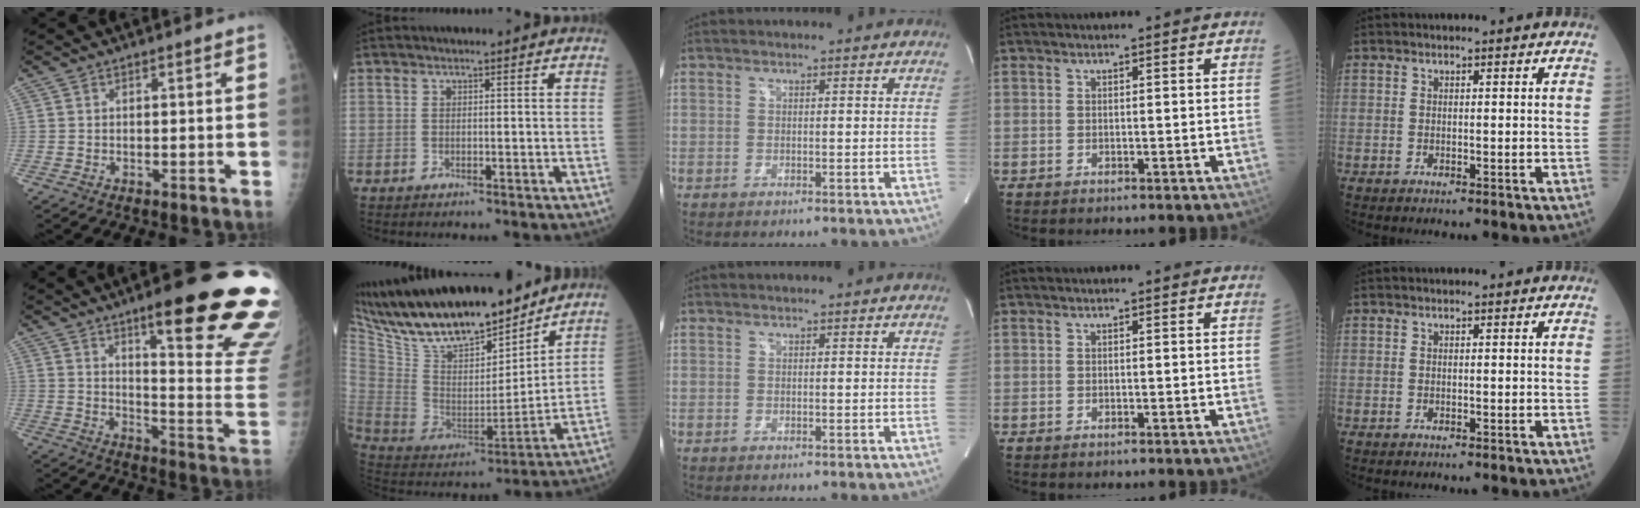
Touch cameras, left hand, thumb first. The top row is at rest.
{"thumb": {"total": 26.0, "force": [15.9, 4.6, 20.0], "torque": [-0.203, -0.073, 0.219]}, "index": {"total": 21.6, "force": [18.0, 5.8, 10.4], "torque": [-0.195, -0.006, 0.318]}}